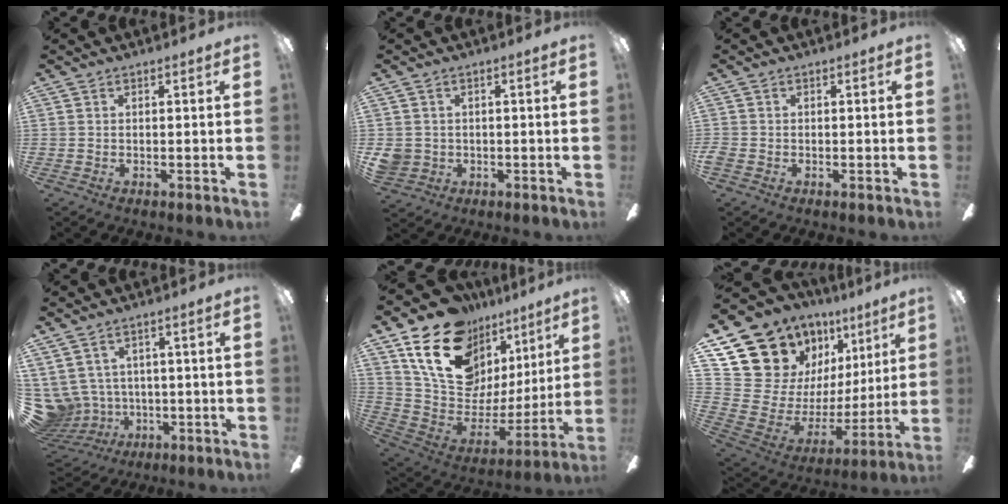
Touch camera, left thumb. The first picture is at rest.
{"total": 3.6, "force": [0.1, 3.5, 0.8], "torque": [-0.020, 0.003, 0.002]}
{"total": 1.2, "force": [-0.5, 1.0, 0.5], "torque": [-0.007, 0.005, -0.010]}
{"total": 7.5, "force": [1.1, 7.2, 1.5], "torque": [-0.102, -0.021, 0.025]}
{"total": 21.3, "force": [12.9, 13.1, 10.9], "torque": [-0.193, -0.077, 0.239]}
{"total": 16.8, "force": [11.6, 11.2, 4.8], "torque": [-0.093, -0.095, 0.243]}